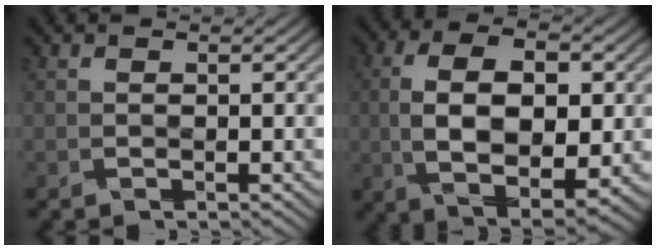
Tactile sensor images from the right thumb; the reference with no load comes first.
{"total": 11.7, "force": [0.4, 6.4, 9.8], "torque": [-0.194, -0.005, 0.011]}